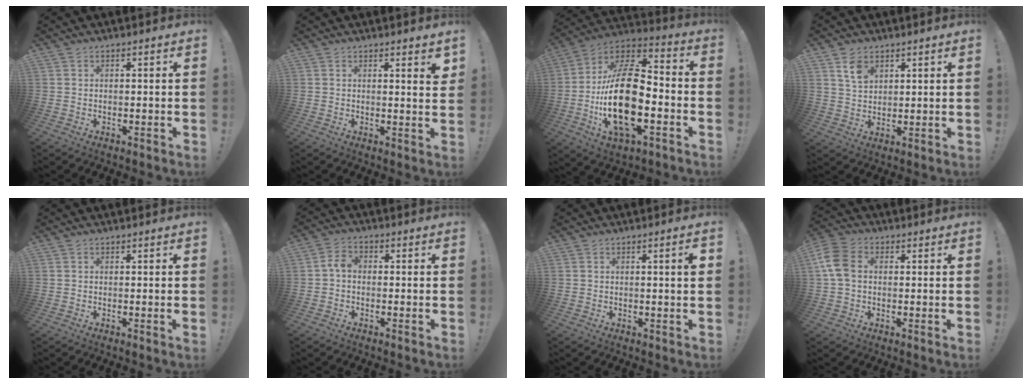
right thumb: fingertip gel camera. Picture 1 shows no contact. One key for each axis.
{"total": 2.5, "fx": 1.8, "fy": 0.1, "fz": 1.7, "tx": -0.011, "ty": -0.017, "tz": 0.025}
{"total": 25.0, "fx": -4.6, "fy": 12.4, "fz": 21.2, "tx": -0.416, "ty": 0.021, "tz": -0.076}
{"total": 6.5, "fx": 3.7, "fy": 4.5, "fz": 2.8, "tx": -0.045, "ty": -0.011, "tz": 0.069}
{"total": 0.7, "fx": -0.1, "fy": -0.1, "fz": 0.7, "tx": -0.011, "ty": -0.001, "tz": -0.004}
{"total": 3.9, "fx": -0.7, "fy": 2.4, "fz": 3.0, "tx": -0.062, "ty": 0.015, "tz": -0.014}
{"total": 2.2, "fx": 0.4, "fy": -0.2, "fz": 2.2, "tx": -0.039, "ty": 0.000, "tz": 0.003}
{"total": 8.7, "fx": 1.1, "fy": 6.1, "fz": 6.1, "tx": -0.137, "ty": 0.009, "tz": 0.026}